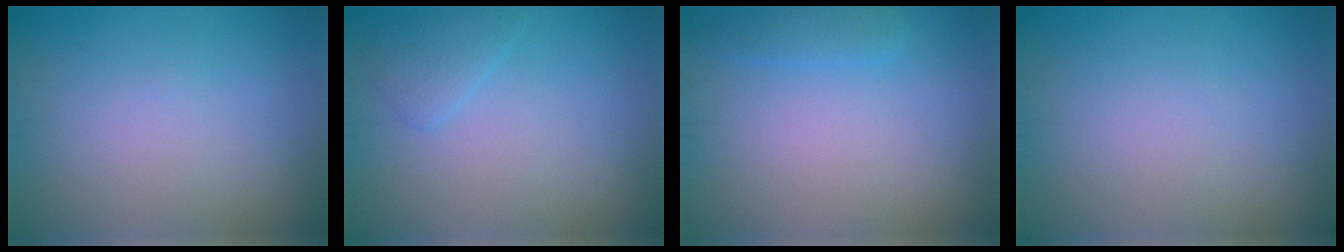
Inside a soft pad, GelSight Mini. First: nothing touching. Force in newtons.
{"total": 1.6, "press": 1.6, "slide": 0.1}
{"total": 1.4, "press": 1.4, "slide": 0.1}
{"total": 0.0}